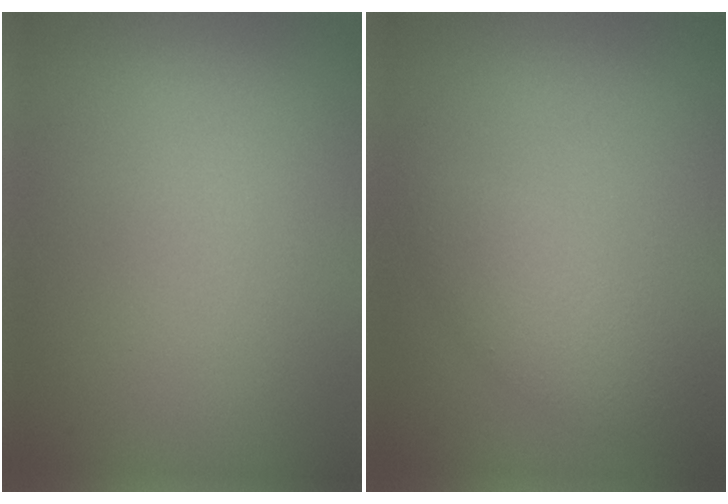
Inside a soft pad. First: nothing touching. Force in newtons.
{"total": 2.9, "press": 2.9, "slide": 0.2}